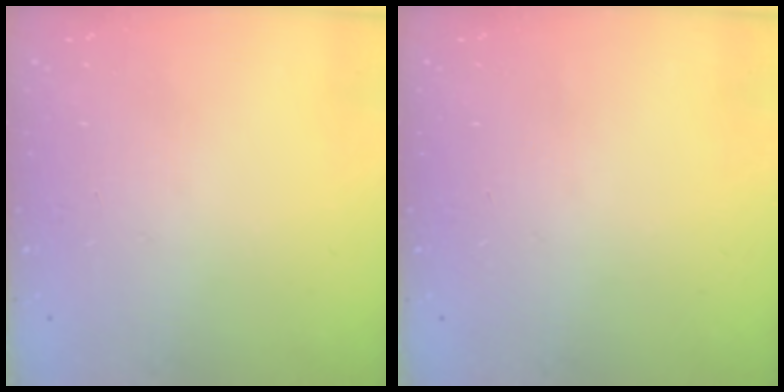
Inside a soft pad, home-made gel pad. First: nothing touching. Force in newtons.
{"total": 0.0}